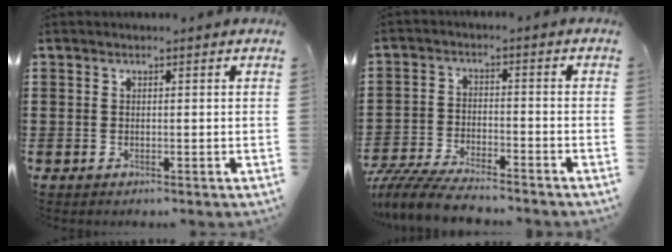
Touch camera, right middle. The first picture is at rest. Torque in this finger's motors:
{"motor_torque": [1.55, -0.59, 0.15, 0.11]}